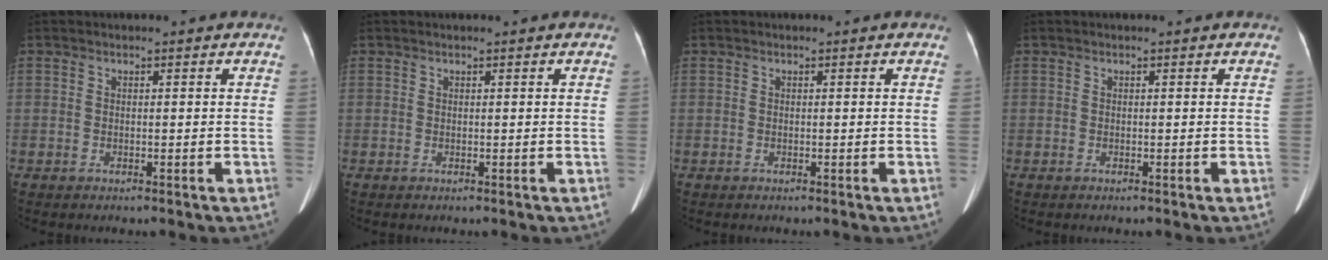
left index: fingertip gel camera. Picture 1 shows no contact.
{"total": 1.1, "force": [-1.0, -0.1, -0.4], "torque": [0.005, -0.002, -0.008]}
{"total": 0.0}
{"total": 0.0}